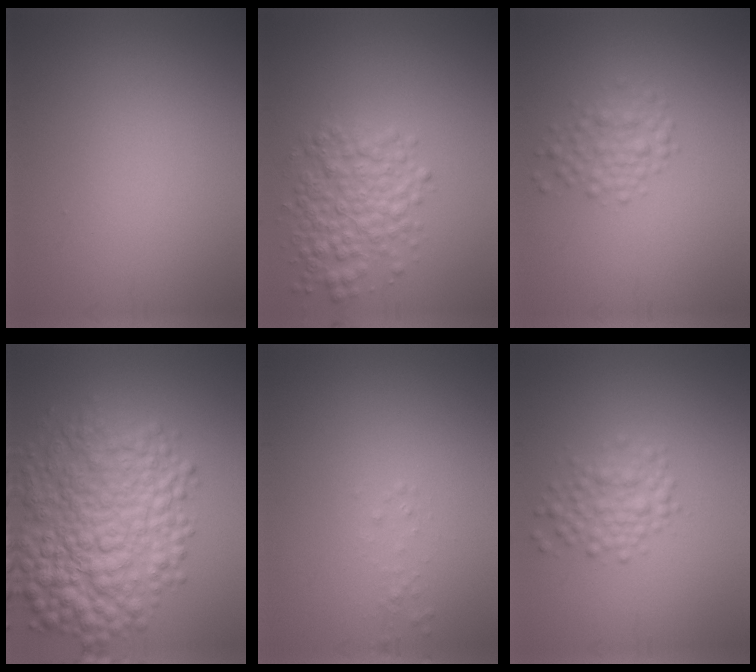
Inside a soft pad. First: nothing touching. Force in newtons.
{"total": 4.5, "press": 4.5, "slide": 0.1}
{"total": 2.2, "press": 2.2, "slide": 0.1}
{"total": 9.9, "press": 9.9, "slide": 0.1}
{"total": 0.7, "press": 0.6, "slide": 0.1}
{"total": 2.6, "press": 2.6, "slide": 0.0}